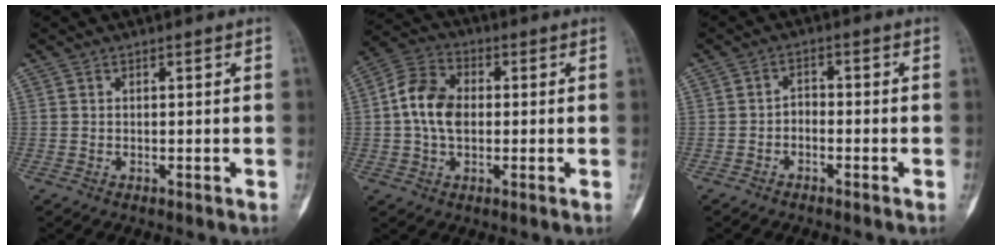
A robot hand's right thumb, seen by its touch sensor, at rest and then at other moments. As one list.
[{"total": 9.5, "force": [0.1, 6.5, 6.9], "torque": [-0.129, 0.021, -0.007]}, {"total": 2.1, "force": [-1.2, 1.1, 1.3], "torque": [-0.015, 0.013, -0.027]}]